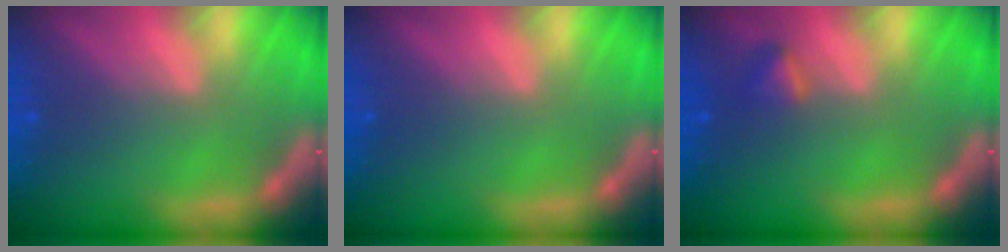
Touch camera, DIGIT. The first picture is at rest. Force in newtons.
{"total": 0.0}
{"total": 1.4}